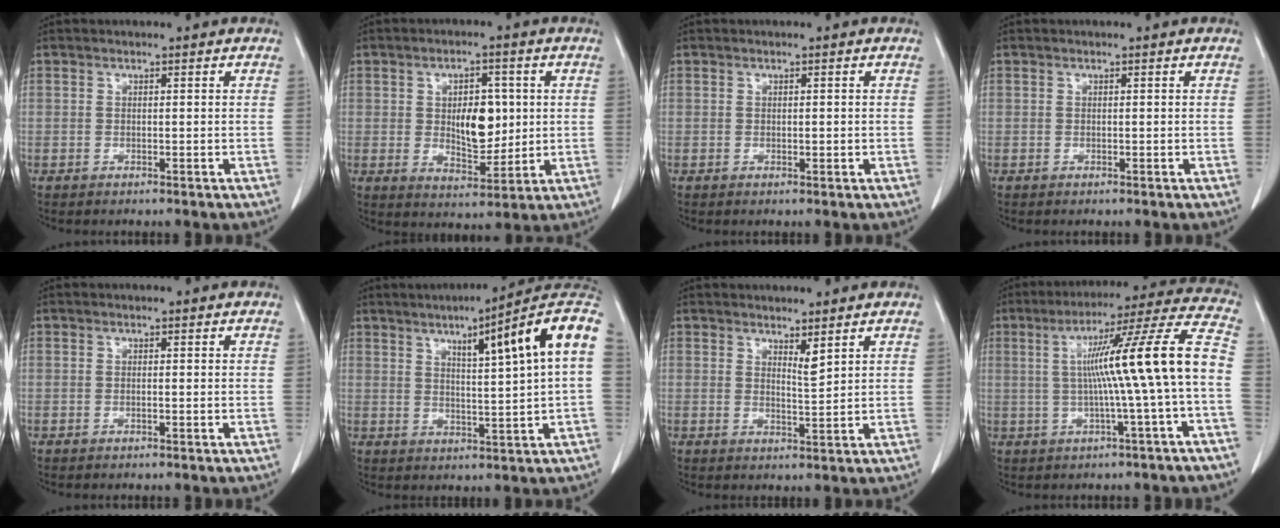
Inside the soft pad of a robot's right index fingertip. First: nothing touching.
{"total": 8.0, "force": [1.0, 3.9, 6.9], "torque": [-0.108, 0.001, 0.026]}
{"total": 0.8, "force": [0.0, 0.4, 0.7], "torque": [-0.011, -0.002, 0.002]}
{"total": 0.0}
{"total": 0.0}
{"total": 14.1, "force": [4.8, -0.6, 13.2], "torque": [-0.177, 0.020, 0.062]}
{"total": 2.2, "force": [1.6, 0.1, 1.5], "torque": [-0.032, -0.014, 0.034]}
{"total": 14.9, "force": [-0.9, -1.5, 14.8], "torque": [-0.217, 0.025, -0.015]}